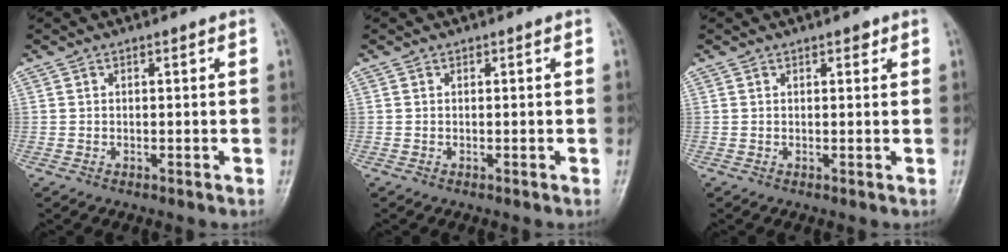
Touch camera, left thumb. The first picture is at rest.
{"total": 0.0}
{"total": 1.2, "force": [0.8, 0.6, 0.7], "torque": [-0.002, -0.002, 0.008]}